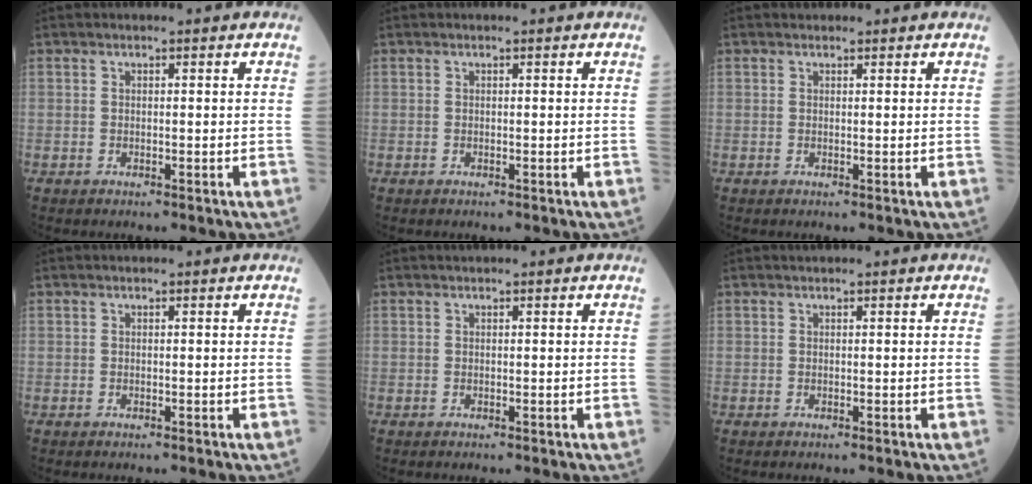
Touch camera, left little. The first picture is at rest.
{"total": 0.0}
{"total": 0.5, "force": [0.4, 0.3, 0.0], "torque": [-0.008, 0.003, 0.006]}
{"total": 0.0}
{"total": 0.0}
{"total": 0.0}